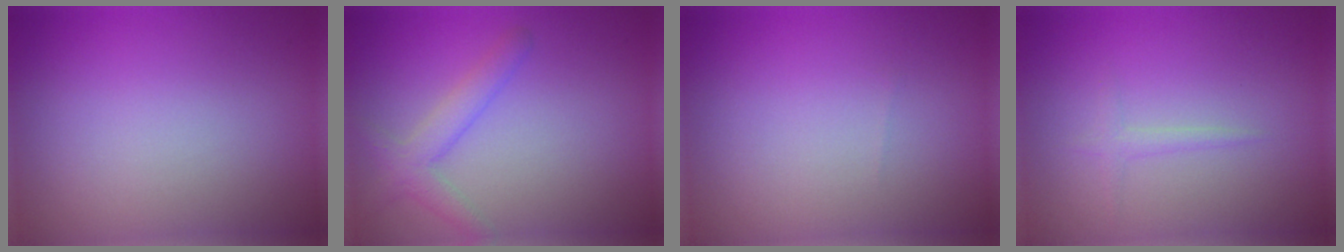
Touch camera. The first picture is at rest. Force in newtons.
{"total": 2.7, "press": 2.7, "slide": 0.2}
{"total": 0.0}
{"total": 1.3, "press": 1.3, "slide": 0.0}